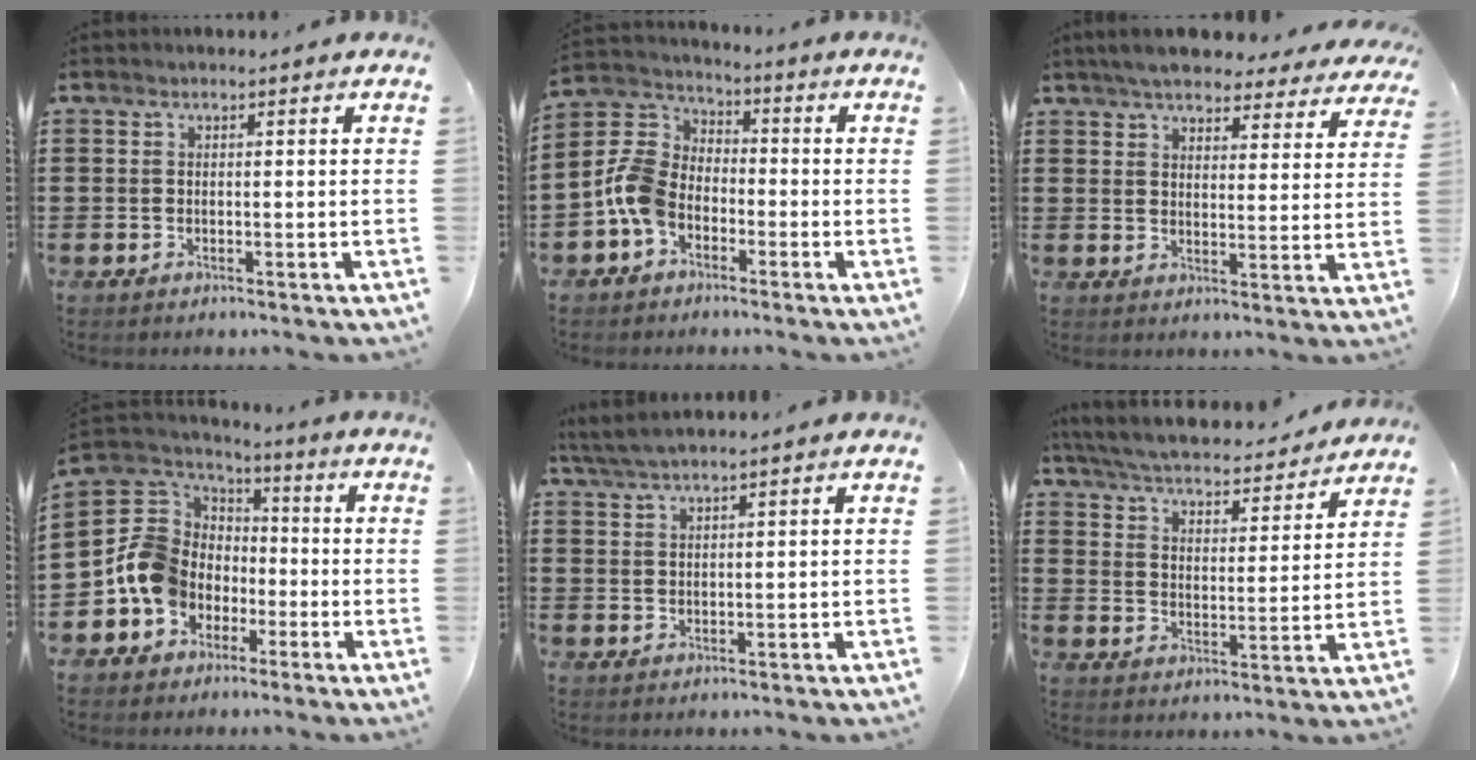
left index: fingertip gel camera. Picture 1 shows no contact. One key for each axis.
{"total": 7.4, "fx": -3.0, "fy": 5.4, "fz": 4.2, "tx": -0.133, "ty": 0.002, "tz": -0.069}
{"total": 5.7, "fx": 5.4, "fy": 0.7, "fz": 1.7, "tx": -0.056, "ty": -0.020, "tz": 0.097}
{"total": 11.0, "fx": -3.5, "fy": 9.6, "fz": 4.1, "tx": -0.135, "ty": 0.012, "tz": -0.070}
{"total": 3.0, "fx": 2.6, "fy": -0.1, "fz": 1.5, "tx": -0.036, "ty": 0.001, "tz": 0.049}
{"total": 5.0, "fx": 4.8, "fy": 0.0, "fz": 1.3, "tx": -0.049, "ty": -0.035, "tz": 0.078}